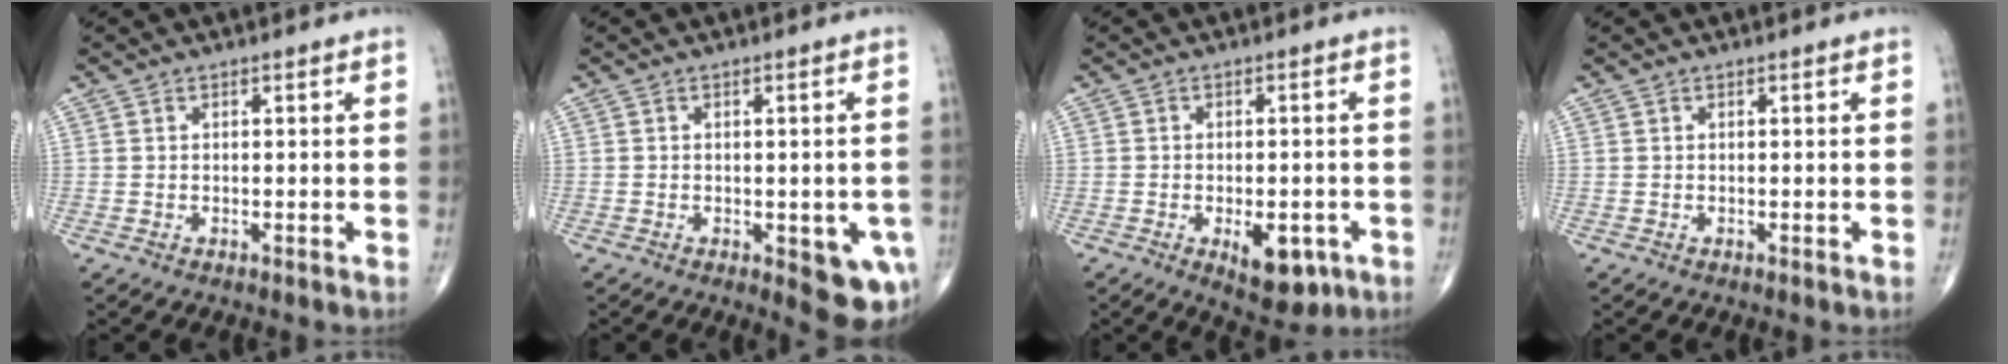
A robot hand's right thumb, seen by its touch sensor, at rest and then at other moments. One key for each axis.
{"total": 8.4, "fx": -2.6, "fy": 3.4, "fz": 7.2, "tx": -0.062, "ty": -0.005, "tz": -0.026}
{"total": 8.1, "fx": -3.0, "fy": 4.0, "fz": 6.3, "tx": -0.073, "ty": 0.004, "tz": -0.030}
{"total": 0.0}